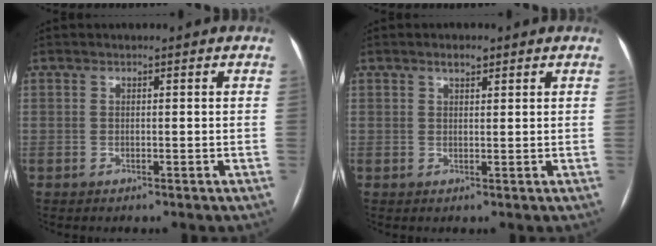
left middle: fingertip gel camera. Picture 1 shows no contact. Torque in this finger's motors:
{"motor_torque": [0.19, -0.24, 0.00, 0.00]}